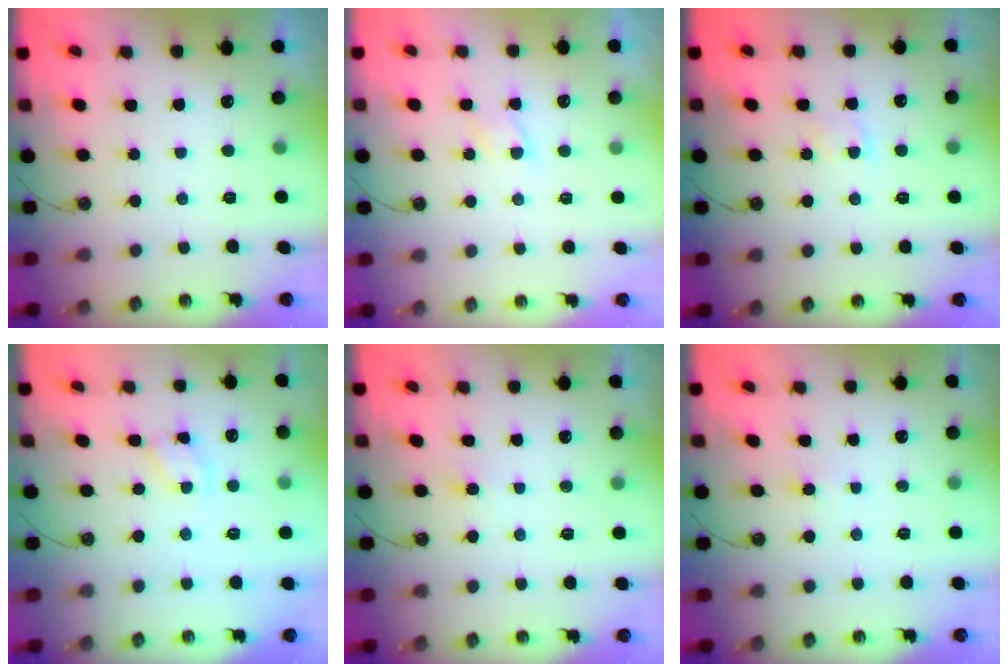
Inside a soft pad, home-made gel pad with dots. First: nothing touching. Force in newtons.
{"total": 4.4, "press": 4.3, "slide": 0.6}
{"total": 3.9, "press": 3.8, "slide": 0.5}
{"total": 4.9, "press": 4.8, "slide": 0.4}
{"total": 3.9, "press": 3.9, "slide": 0.5}
{"total": 2.7, "press": 2.7, "slide": 0.5}